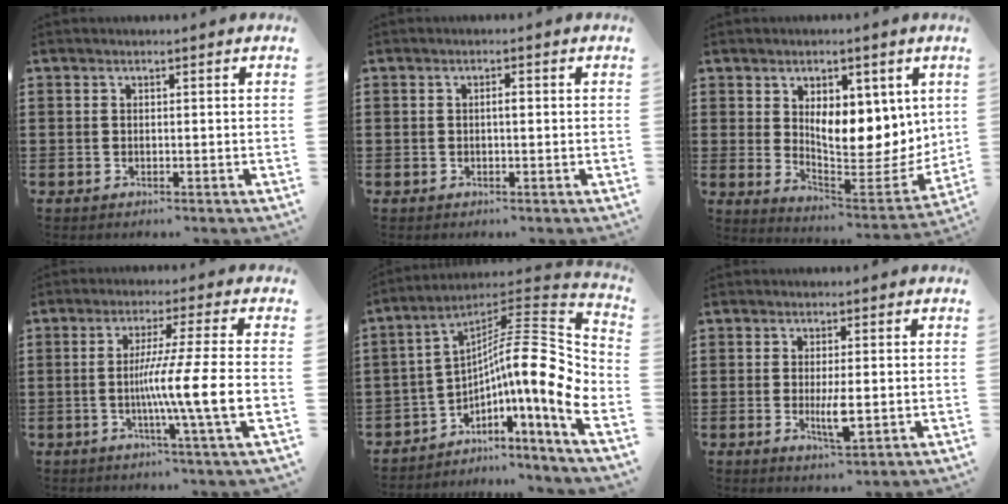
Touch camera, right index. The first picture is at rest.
{"total": 1.2, "force": [0.0, 0.3, 1.1], "torque": [-0.022, -0.001, -0.001]}
{"total": 8.4, "force": [3.7, 4.8, 5.8], "torque": [-0.080, -0.037, 0.063]}
{"total": 10.6, "force": [-1.9, -1.1, 10.3], "torque": [-0.185, -0.017, -0.041]}
{"total": 13.0, "force": [-1.5, 2.0, 12.8], "torque": [-0.202, -0.036, -0.045]}
{"total": 4.3, "force": [-0.7, 1.0, 4.1], "torque": [-0.078, -0.005, -0.013]}